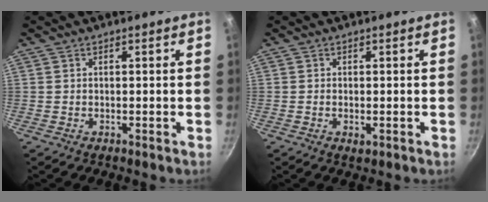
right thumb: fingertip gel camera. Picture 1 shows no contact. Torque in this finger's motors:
{"motor_torque": [-0.57, -0.19, 0.09, 0.43, -0.01]}